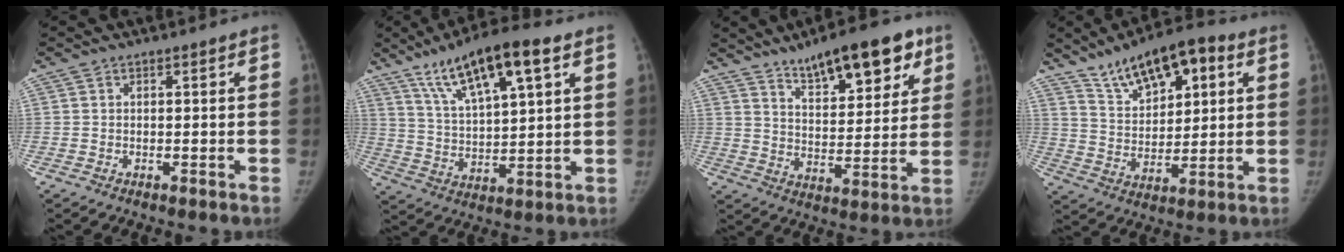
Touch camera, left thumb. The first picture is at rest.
{"total": 15.6, "force": [8.7, 4.2, 12.3], "torque": [-0.195, -0.021, 0.156]}
{"total": 16.2, "force": [10.3, 5.6, 11.1], "torque": [-0.125, -0.044, 0.163]}
{"total": 14.3, "force": [8.0, 6.5, 10.0], "torque": [-0.126, -0.021, 0.136]}